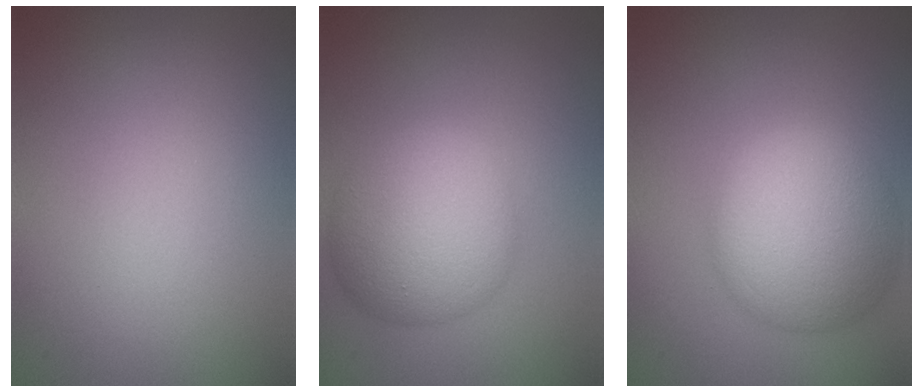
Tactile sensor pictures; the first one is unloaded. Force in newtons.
{"total": 7.8, "press": 7.8, "slide": 0.2}
{"total": 8.5, "press": 8.5, "slide": 0.3}